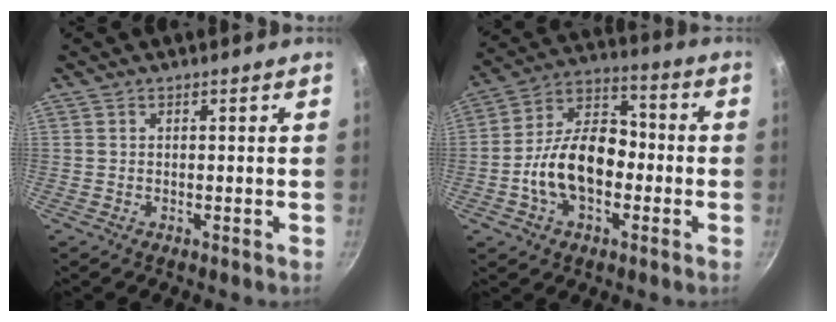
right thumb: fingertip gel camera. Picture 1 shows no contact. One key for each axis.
{"total": 15.5, "fx": -3.2, "fy": 9.9, "fz": 11.4, "tx": -0.165, "ty": 0.045, "tz": -0.071}